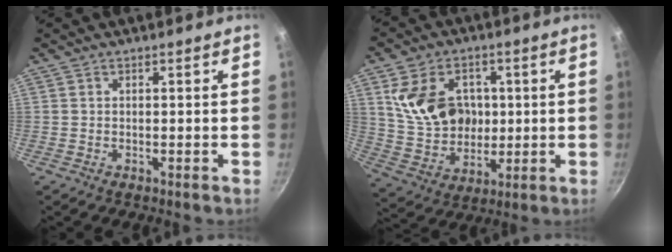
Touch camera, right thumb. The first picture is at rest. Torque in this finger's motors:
{"motor_torque": [-0.59, 1.01, 1.08, 0.21, 0.11]}